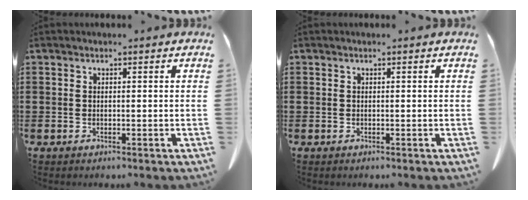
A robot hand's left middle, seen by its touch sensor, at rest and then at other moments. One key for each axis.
{"total": 0.0}